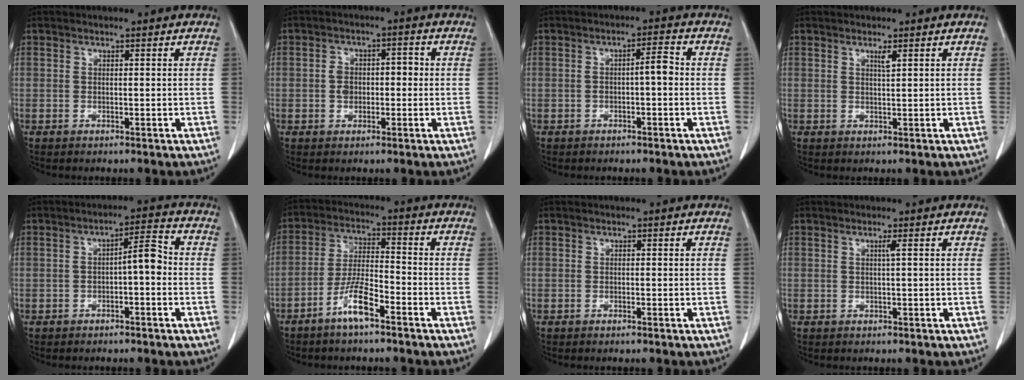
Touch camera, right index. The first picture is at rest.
{"total": 4.3, "force": [-0.3, 3.0, 3.2], "torque": [-0.059, 0.027, -0.005]}
{"total": 3.1, "force": [-0.4, 0.5, 3.0], "torque": [-0.044, 0.010, -0.007]}
{"total": 1.2, "force": [0.7, -0.1, 1.0], "torque": [-0.019, -0.005, 0.013]}
{"total": 4.6, "force": [-0.7, 1.1, 4.4], "torque": [-0.062, 0.020, -0.012]}
{"total": 7.0, "force": [-4.4, 1.0, 5.3], "torque": [-0.110, -0.001, -0.086]}
{"total": 0.0}
{"total": 0.7, "force": [0.2, -0.3, 0.6], "torque": [-0.015, -0.002, 0.006]}